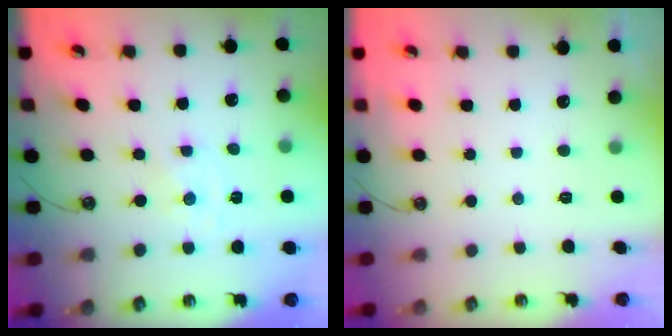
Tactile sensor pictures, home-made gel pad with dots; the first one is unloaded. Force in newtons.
{"total": 0.0}